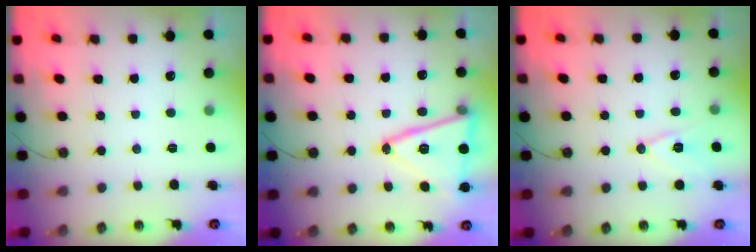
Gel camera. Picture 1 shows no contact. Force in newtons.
{"total": 16.2, "press": 15.9, "slide": 3.3}
{"total": 10.0, "press": 9.3, "slide": 3.6}